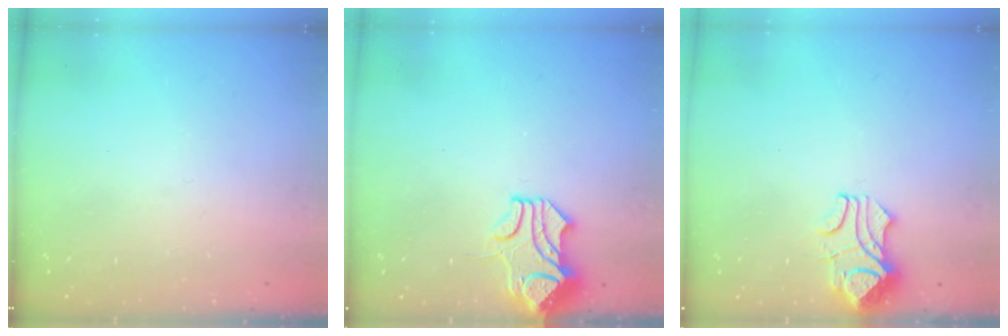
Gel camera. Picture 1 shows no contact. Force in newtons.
{"total": 1.5, "press": 0.8, "slide": 1.3}
{"total": 3.8, "press": 3.6, "slide": 1.1}